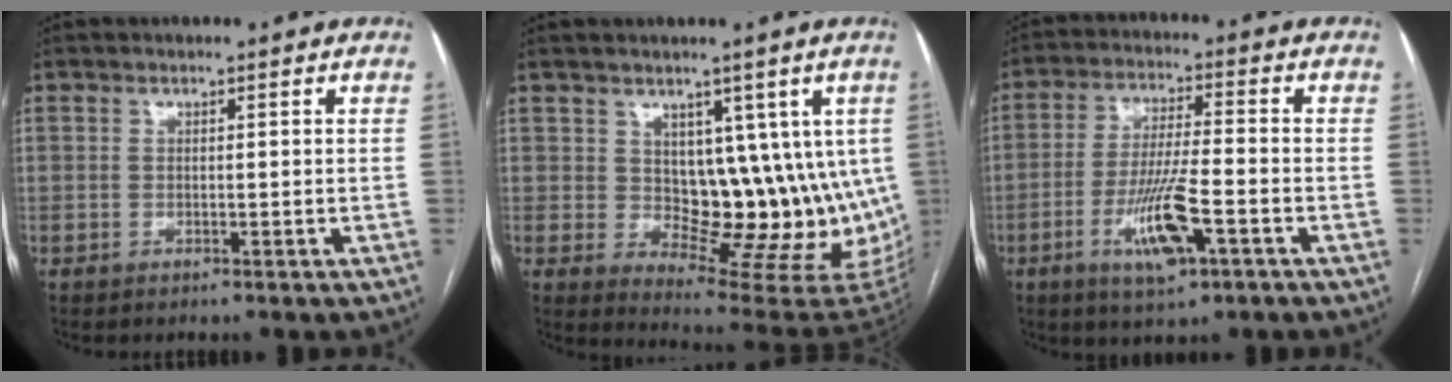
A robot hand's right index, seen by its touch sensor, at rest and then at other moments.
{"total": 13.6, "force": [2.2, 7.8, 10.9], "torque": [-0.119, 0.002, 0.051]}
{"total": 10.2, "force": [-4.2, 1.5, 9.2], "torque": [-0.178, -0.009, -0.072]}